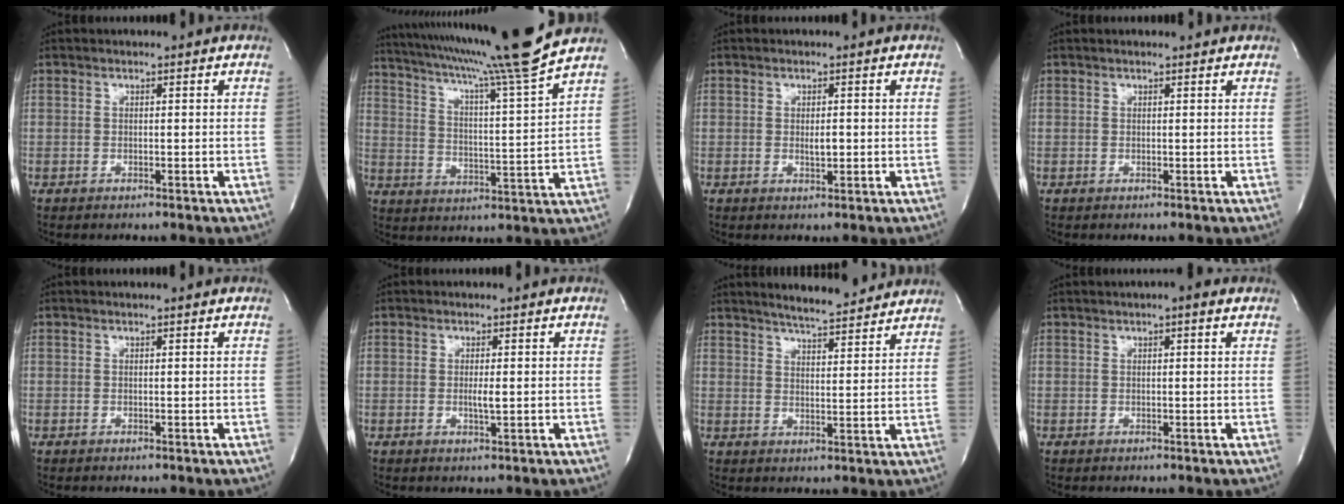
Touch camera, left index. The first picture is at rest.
{"total": 19.1, "force": [16.3, -2.9, 9.6], "torque": [-0.168, -0.039, 0.239]}
{"total": 1.7, "force": [-0.1, 0.5, 1.6], "torque": [-0.029, -0.003, 0.000]}
{"total": 1.1, "force": [1.0, 0.1, 0.4], "torque": [-0.011, 0.008, 0.015]}
{"total": 0.0}
{"total": 1.7, "force": [-0.1, 0.1, 1.7], "torque": [-0.034, -0.005, -0.001]}
{"total": 10.7, "force": [9.8, 1.0, 4.1], "torque": [-0.066, 0.002, 0.133]}
{"total": 2.2, "force": [1.3, 0.3, 1.8], "torque": [-0.032, 0.008, 0.015]}